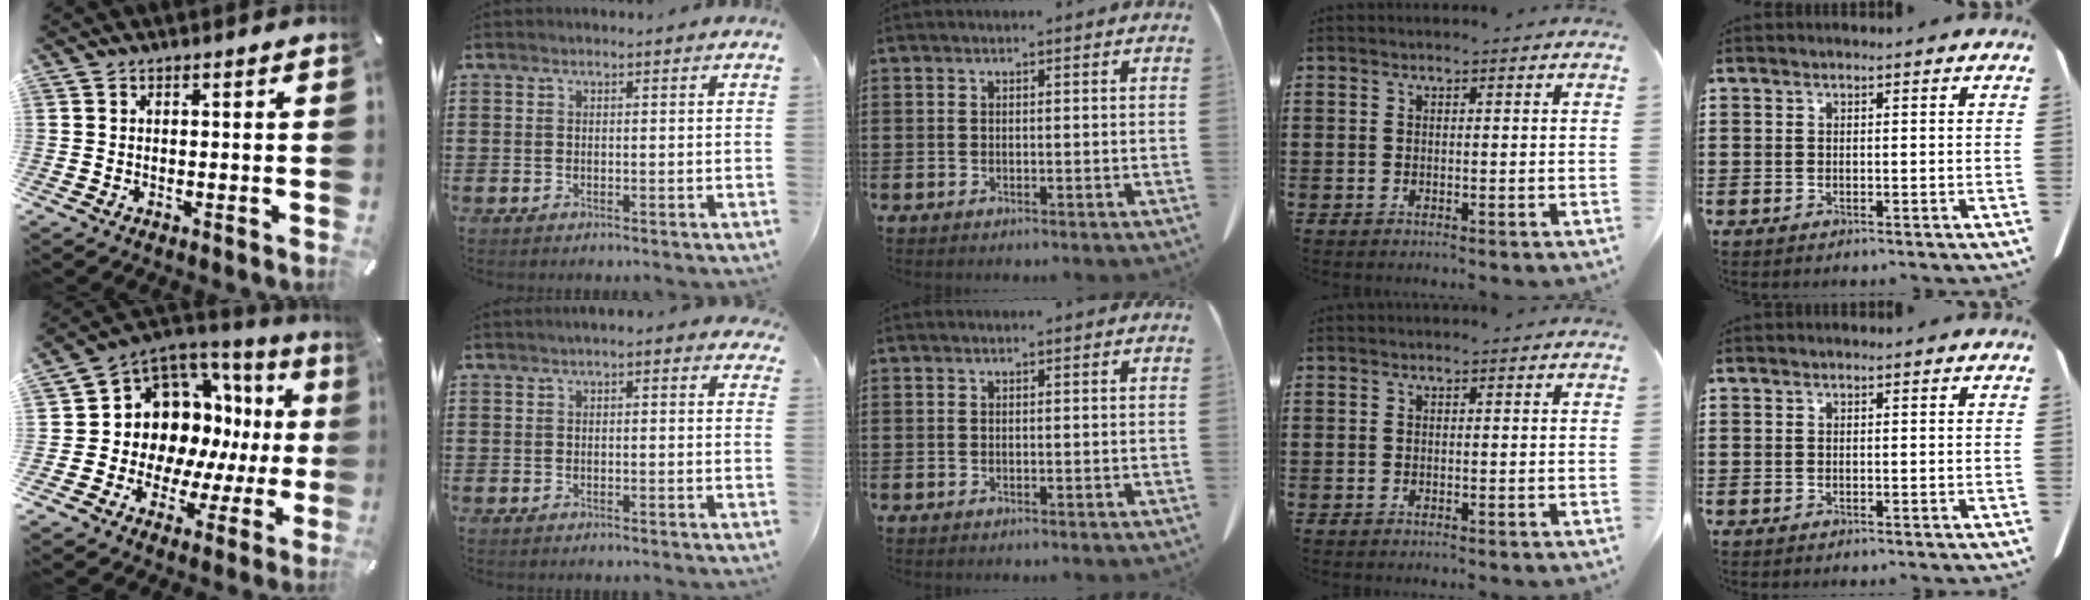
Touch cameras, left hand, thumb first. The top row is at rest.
{"thumb": {"total": 11.0, "force": [4.4, 9.4, 3.8], "torque": [-0.065, -0.076, 0.095]}, "index": {"total": 1.1, "force": [0.2, 0.5, 1.0], "torque": [-0.020, 0.004, 0.002]}}